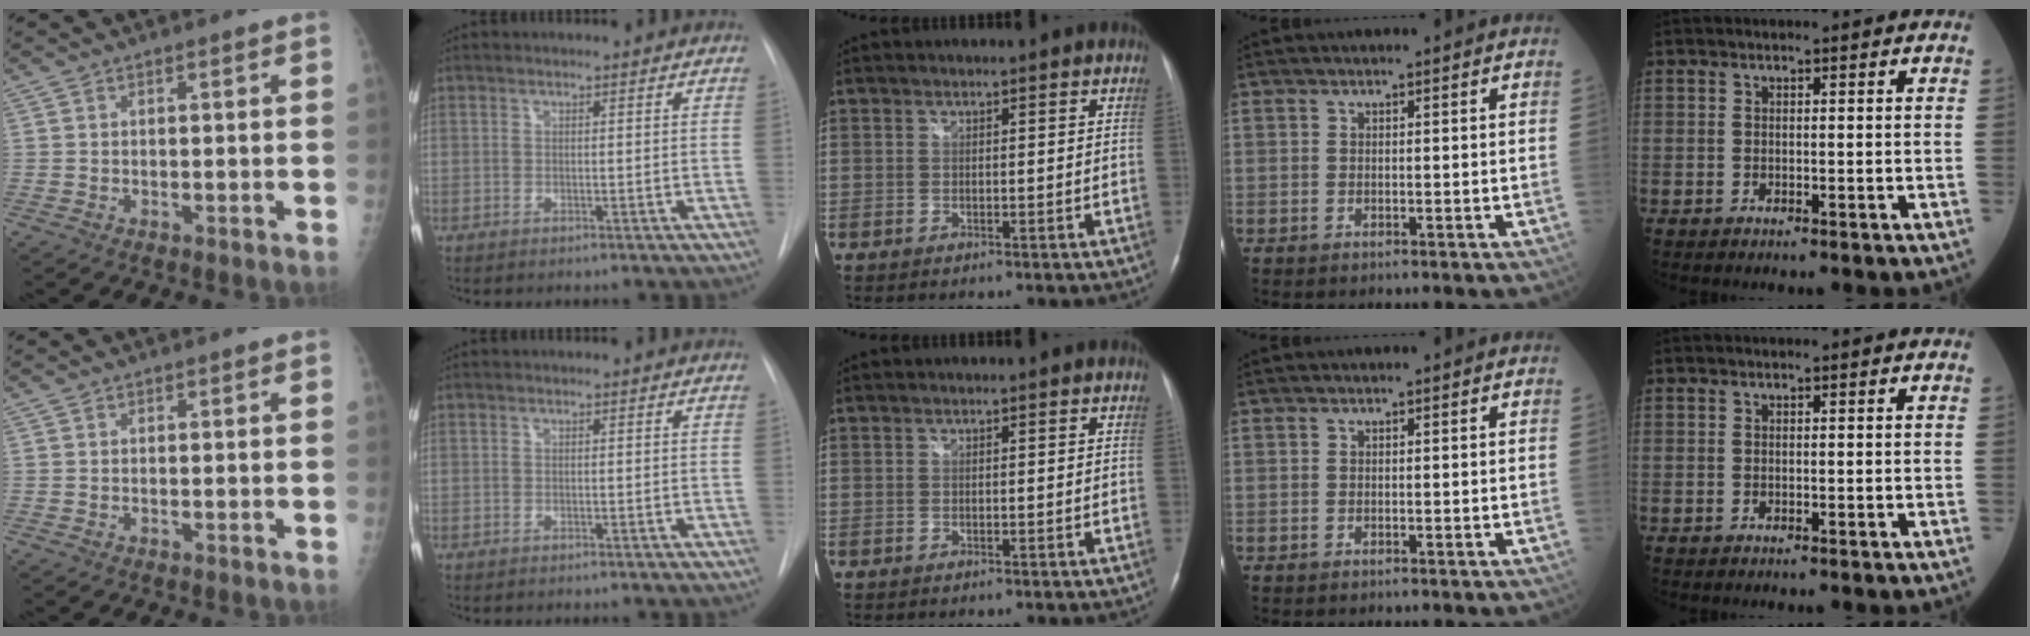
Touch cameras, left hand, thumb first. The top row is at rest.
{}